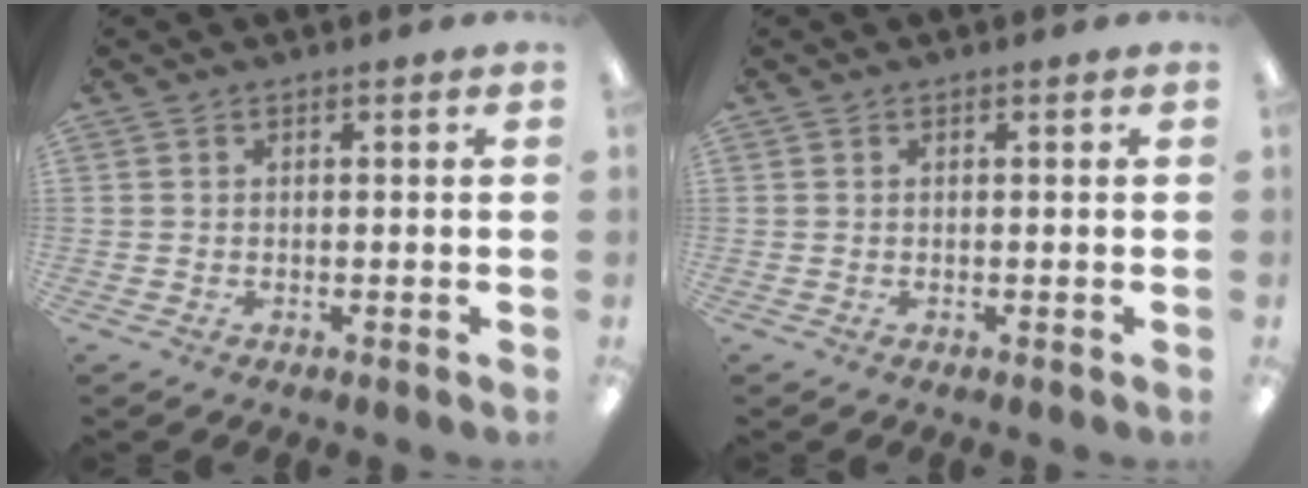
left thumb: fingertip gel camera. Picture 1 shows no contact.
{"total": 0.0}